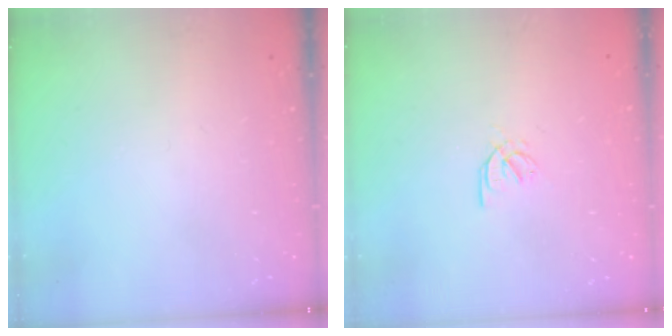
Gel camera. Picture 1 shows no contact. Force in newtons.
{"total": 2.6, "press": 2.5, "slide": 0.6}